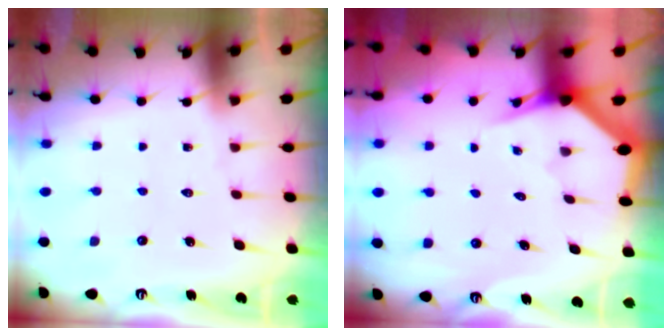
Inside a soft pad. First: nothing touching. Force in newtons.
{"total": 2.9, "press": 2.9, "slide": 0.1}